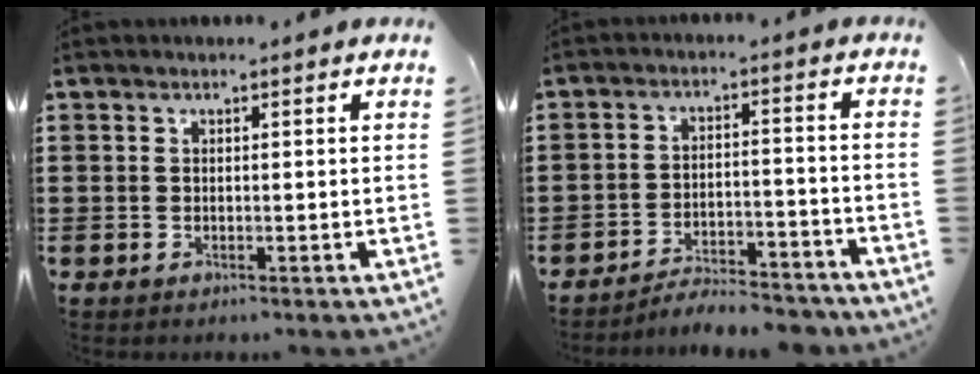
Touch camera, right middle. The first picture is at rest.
{"total": 5.4, "force": [-5.3, 0.4, 1.0], "torque": [-0.018, 0.003, -0.106]}